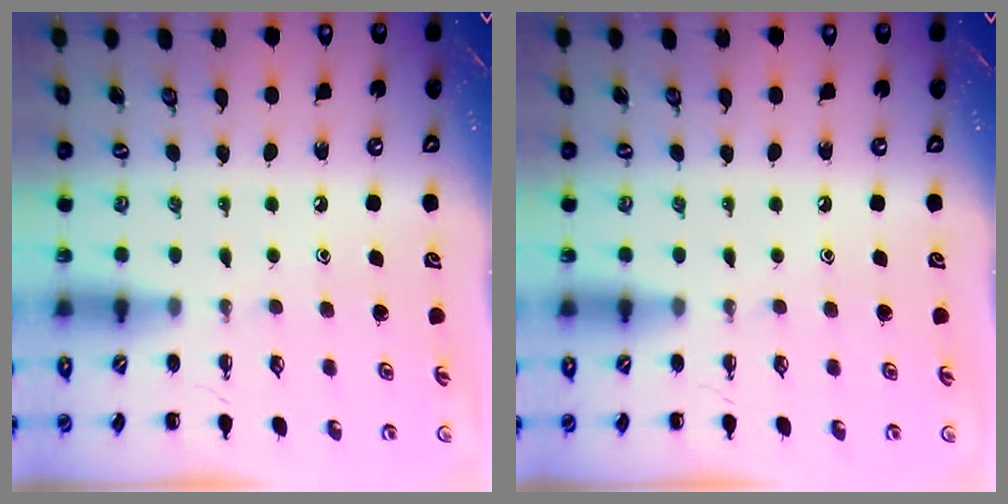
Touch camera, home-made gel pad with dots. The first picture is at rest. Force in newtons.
{"total": 0.0}